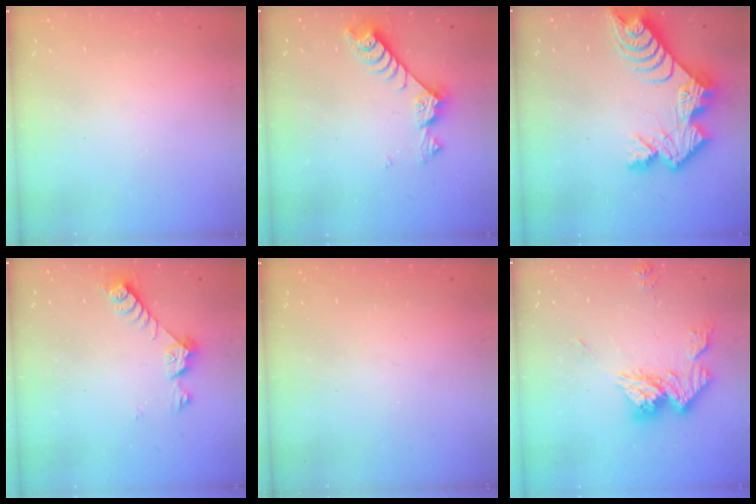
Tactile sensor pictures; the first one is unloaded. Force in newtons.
{"total": 8.5, "press": 8.4, "slide": 1.4}
{"total": 13.7, "press": 13.7, "slide": 1.1}
{"total": 7.3, "press": 7.3, "slide": 0.6}
{"total": 0.0}
{"total": 14.8, "press": 14.7, "slide": 1.6}